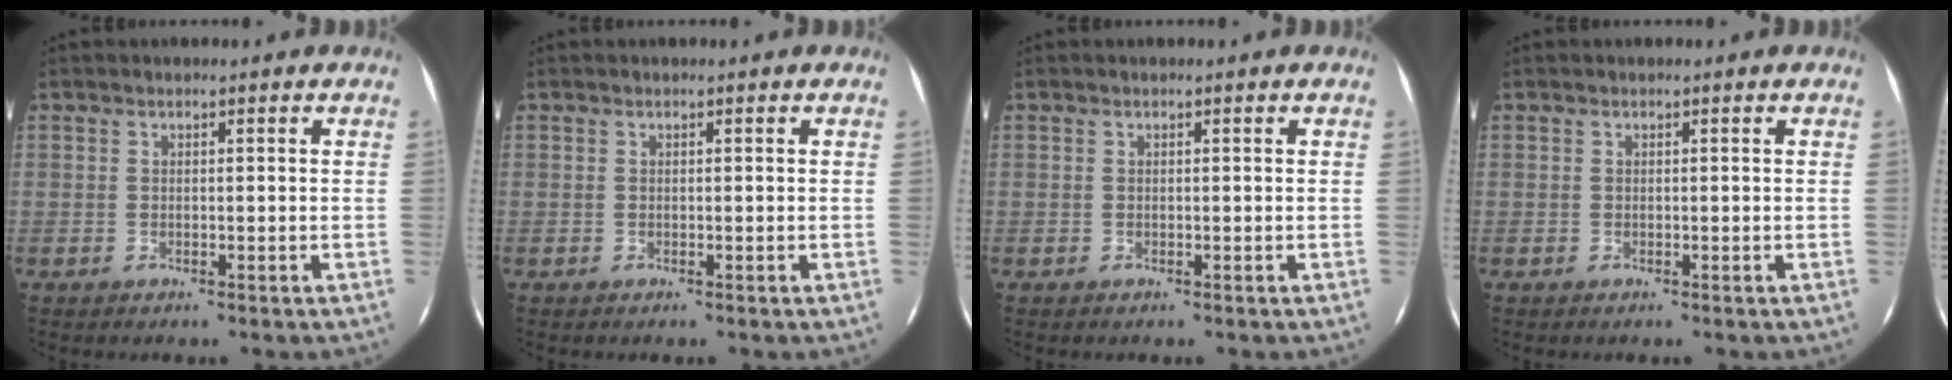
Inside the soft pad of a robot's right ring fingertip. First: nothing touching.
{"total": 0.0}
{"total": 0.0}
{"total": 0.0}